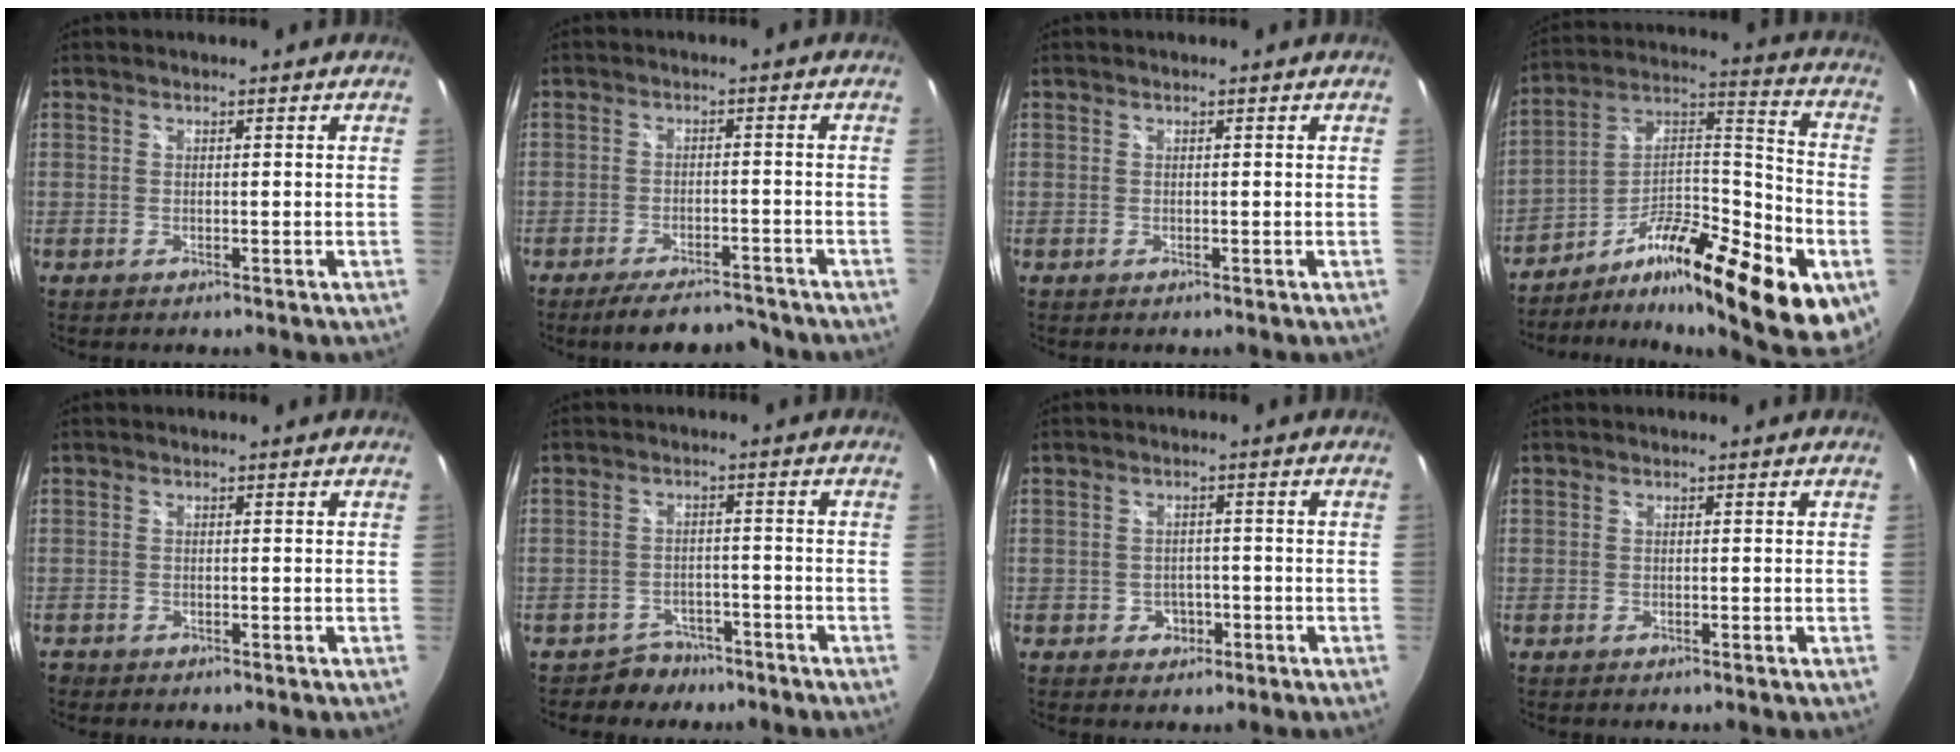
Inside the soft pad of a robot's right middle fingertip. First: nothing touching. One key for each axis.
{"total": 8.1, "fx": -7.1, "fy": 2.2, "fz": 3.3, "tx": -0.074, "ty": -0.004, "tz": -0.105}
{"total": 0.0}
{"total": 24.9, "fx": -13.2, "fy": 7.5, "fz": 19.8, "tx": -0.283, "ty": 0.015, "tz": -0.213}
{"total": 1.2, "fx": -0.9, "fy": 0.8, "fz": 0.1, "tx": -0.009, "ty": -0.002, "tz": -0.018}
{"total": 4.9, "fx": -3.8, "fy": 3.2, "fz": -0.1, "tx": -0.003, "ty": 0.017, "tz": -0.059}
{"total": 3.2, "fx": -1.2, "fy": 2.8, "fz": 0.8, "tx": -0.018, "ty": 0.004, "tz": -0.014}
{"total": 0.0}